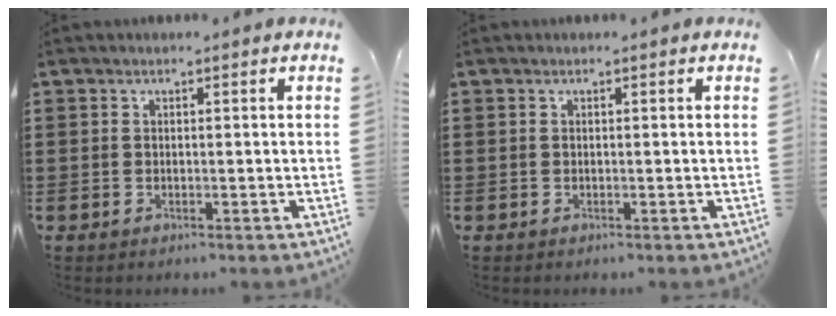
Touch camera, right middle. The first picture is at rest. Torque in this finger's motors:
{"motor_torque": [1.10, -1.04, 0.00, 0.01]}